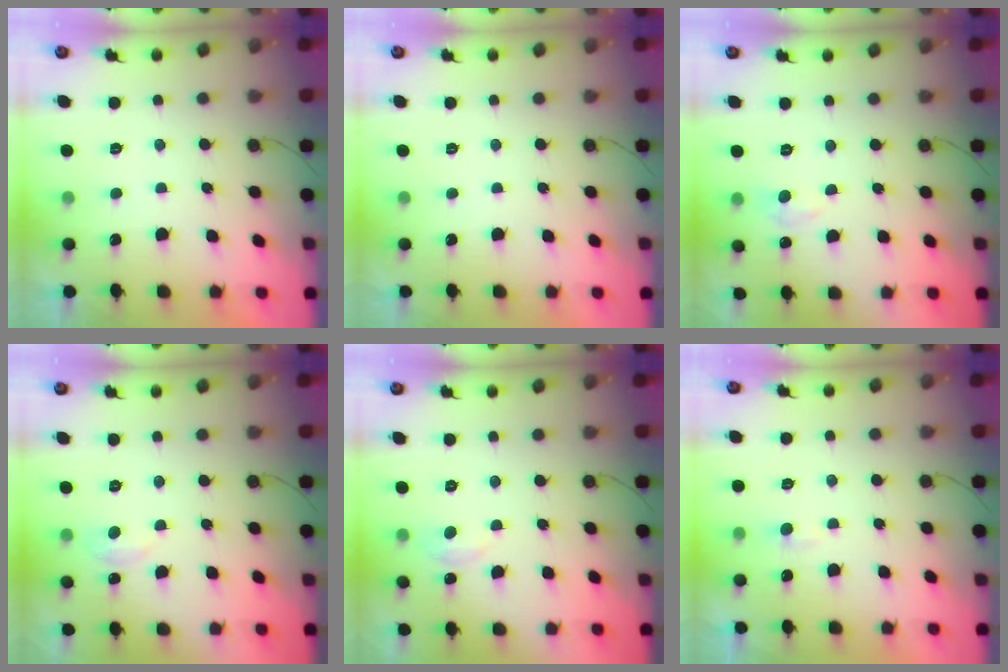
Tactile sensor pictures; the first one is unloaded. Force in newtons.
{"total": 0.0}
{"total": 5.7, "press": 5.6, "slide": 0.8}
{"total": 3.7, "press": 3.6, "slide": 0.4}
{"total": 3.7, "press": 3.6, "slide": 0.4}
{"total": 2.7, "press": 2.7, "slide": 0.3}